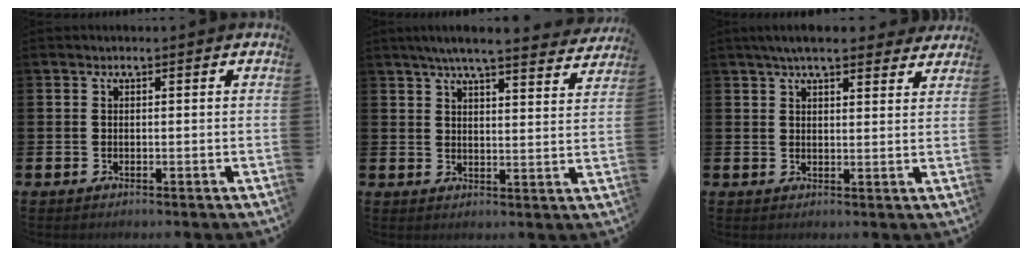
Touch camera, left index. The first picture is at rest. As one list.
[{"total": 6.1, "force": [5.8, 0.2, 2.1], "torque": [-0.050, -0.030, 0.099]}, {"total": 5.4, "force": [4.9, 1.1, 2.1], "torque": [-0.040, -0.016, 0.086]}]